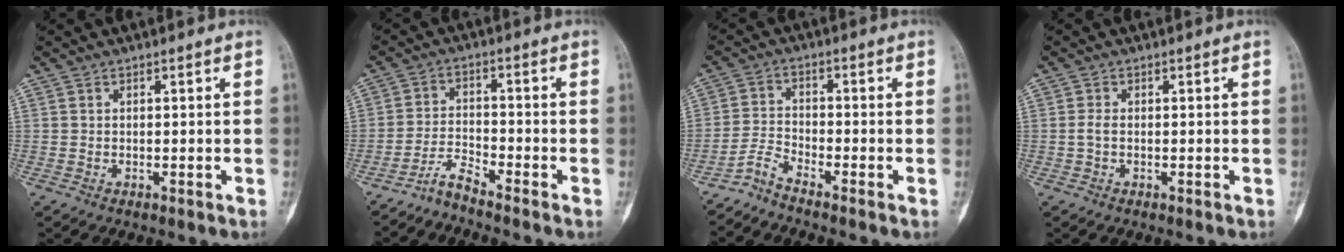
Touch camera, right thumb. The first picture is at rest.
{"total": 3.7, "force": [-3.5, -0.3, 0.9], "torque": [-0.021, 0.019, -0.074]}
{"total": 3.3, "force": [-3.2, -0.2, 0.8], "torque": [-0.024, 0.010, -0.075]}
{"total": 1.3, "force": [-0.1, 0.8, 1.0], "torque": [-0.019, 0.001, -0.004]}